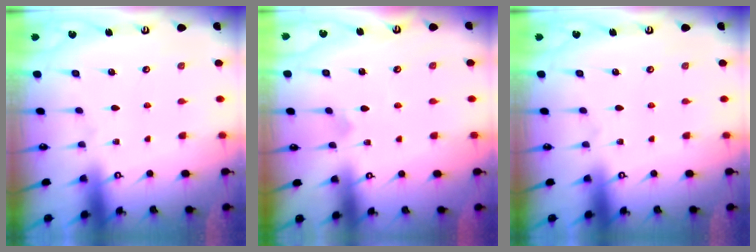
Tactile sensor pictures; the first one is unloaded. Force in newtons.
{"total": 1.5, "press": 1.5, "slide": 0.1}
{"total": 0.0}